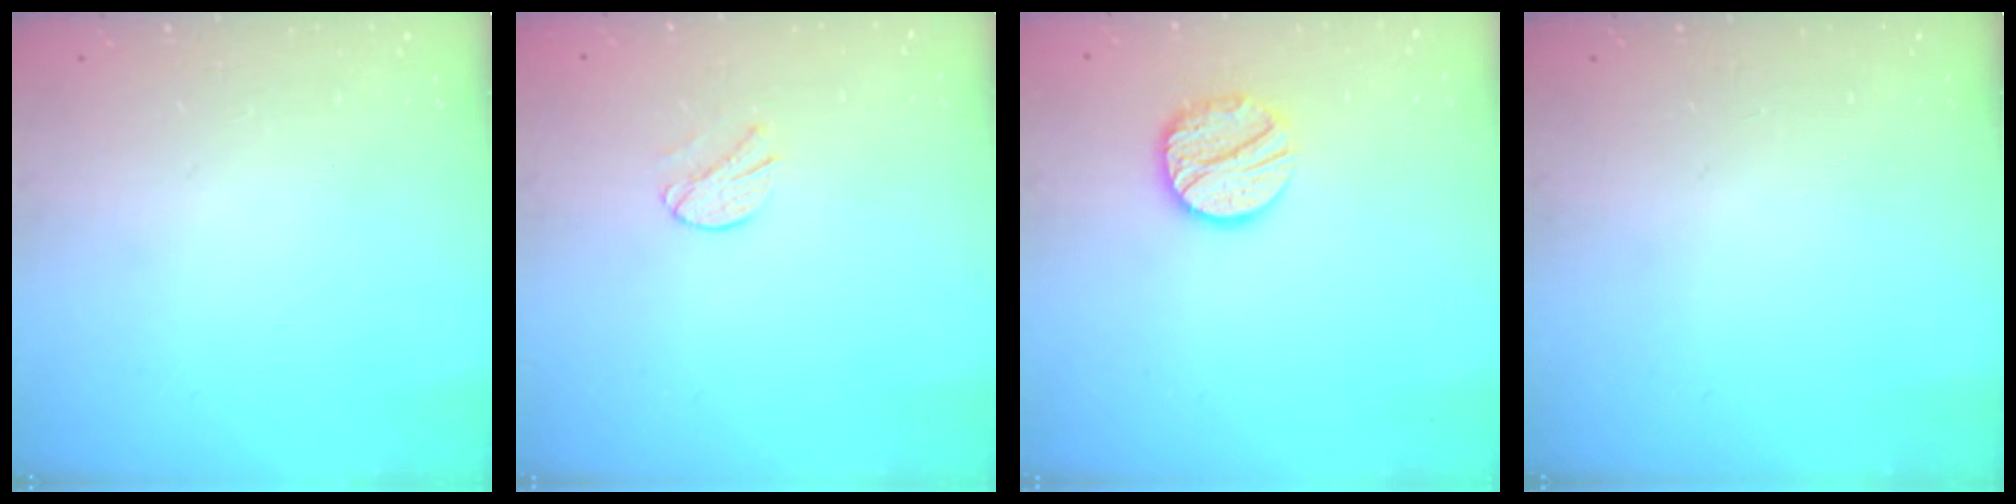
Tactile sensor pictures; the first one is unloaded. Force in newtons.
{"total": 5.3, "press": 5.3, "slide": 0.6}
{"total": 12.2, "press": 12.1, "slide": 1.0}
{"total": 0.0}